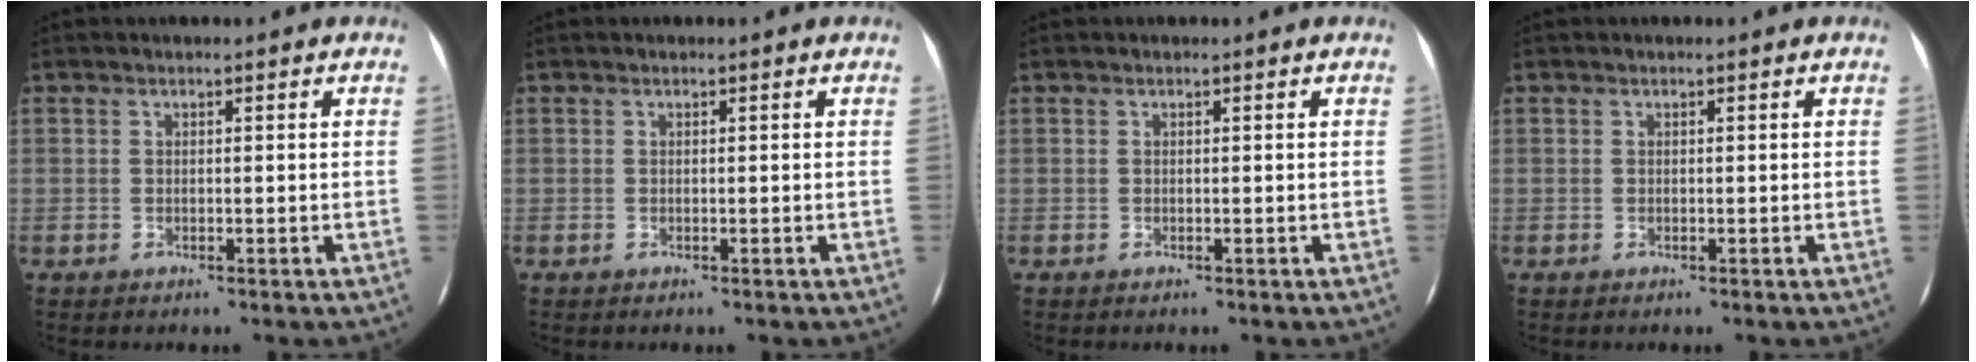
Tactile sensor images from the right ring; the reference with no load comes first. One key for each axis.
{"total": 0.0}
{"total": 0.0}
{"total": 0.0}